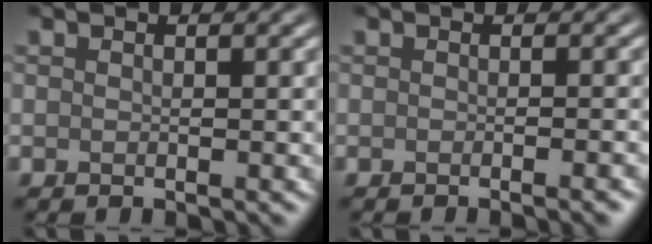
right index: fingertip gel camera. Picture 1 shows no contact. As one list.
[{"total": 2.1, "force": [-0.9, 0.6, 1.8], "torque": [-0.008, -0.001, -0.012]}]